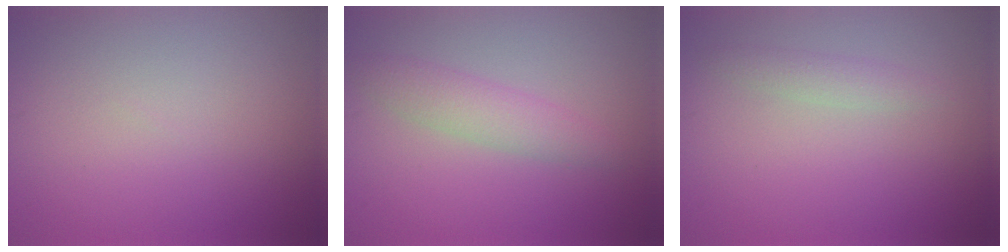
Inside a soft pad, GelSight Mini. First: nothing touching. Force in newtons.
{"total": 2.4, "press": 2.4, "slide": 0.0}
{"total": 1.3, "press": 1.3, "slide": 0.1}